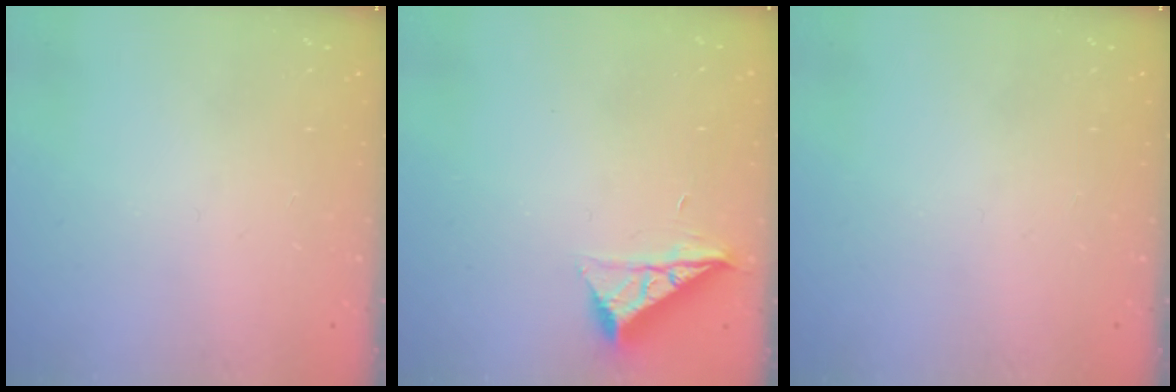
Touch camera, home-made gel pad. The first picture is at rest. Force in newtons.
{"total": 6.6, "press": 6.6, "slide": 0.3}
{"total": 0.0}